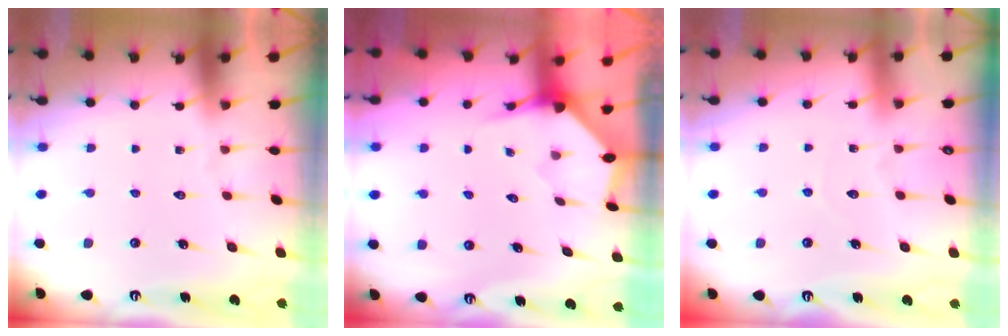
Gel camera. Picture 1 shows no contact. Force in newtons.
{"total": 3.4, "press": 3.4, "slide": 0.3}
{"total": 3.7, "press": 3.7, "slide": 0.3}